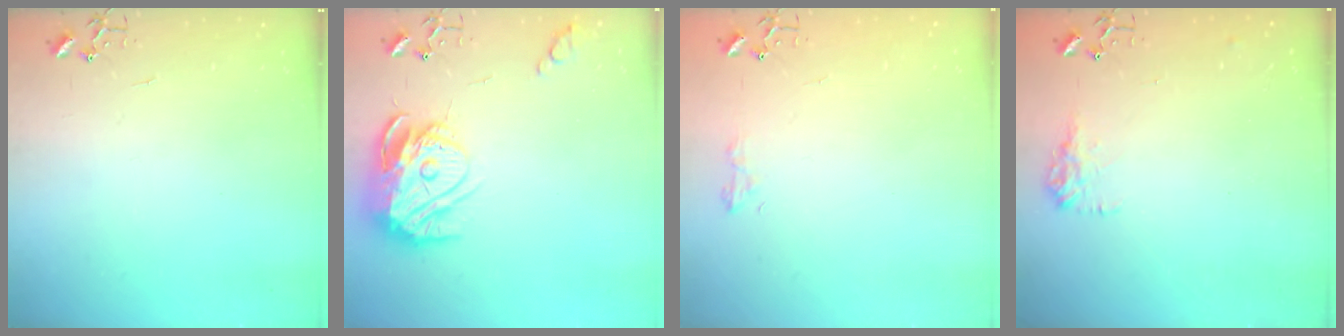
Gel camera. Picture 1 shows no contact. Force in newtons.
{"total": 16.3, "press": 16.2, "slide": 1.6}
{"total": 5.6, "press": 5.6, "slide": 0.6}
{"total": 9.2, "press": 9.2, "slide": 0.4}